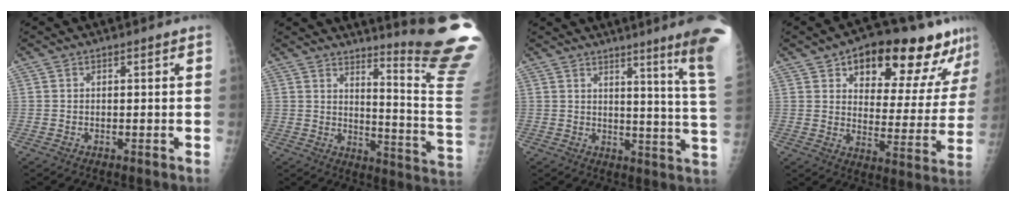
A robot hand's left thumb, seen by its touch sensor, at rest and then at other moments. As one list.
[{"total": 19.0, "force": [16.5, -2.1, 9.2], "torque": [-0.115, -0.207, 0.203]}, {"total": 14.9, "force": [9.7, -1.3, 11.3], "torque": [-0.136, -0.081, 0.108]}, {"total": 20.5, "force": [13.4, 8.3, 13.1], "torque": [-0.128, -0.047, 0.191]}]